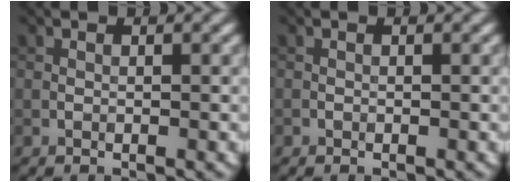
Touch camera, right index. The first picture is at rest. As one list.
[{"total": 0.0}]